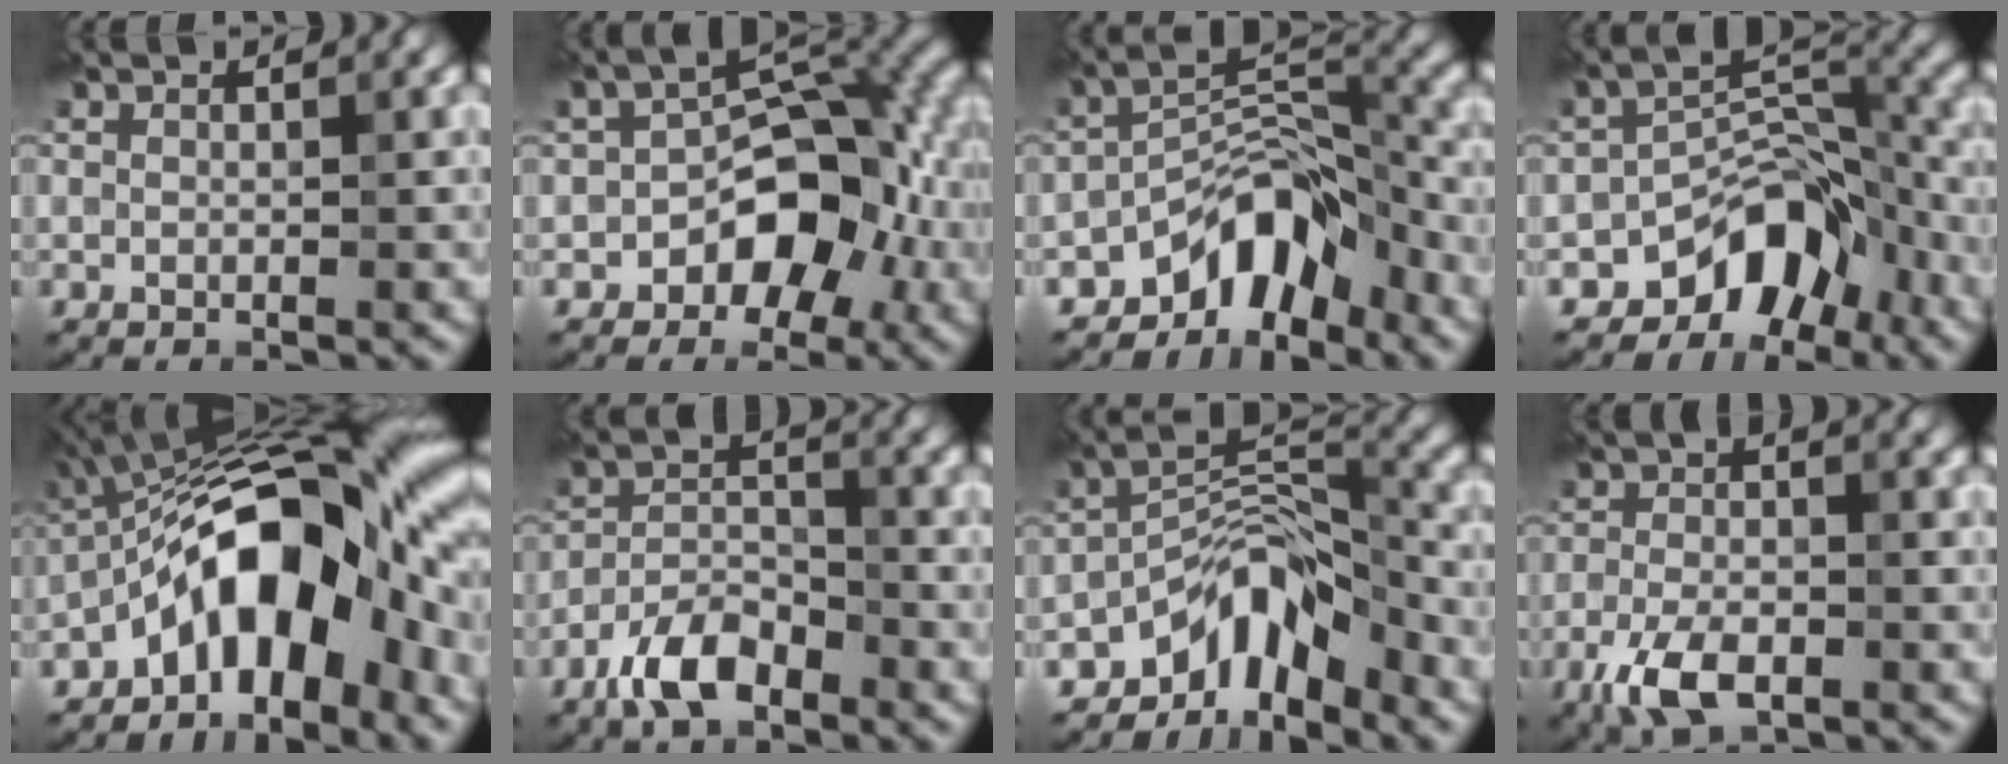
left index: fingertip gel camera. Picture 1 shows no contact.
{"total": 8.4, "force": [-2.9, 5.1, 6.0], "torque": [-0.072, 0.012, -0.054]}
{"total": 7.4, "force": [-5.1, 3.6, 4.0], "torque": [-0.043, 0.009, -0.097]}
{"total": 7.1, "force": [-4.7, 4.0, 3.5], "torque": [-0.029, 0.005, -0.084]}
{"total": 12.8, "force": [-4.1, 5.3, 10.9], "torque": [-0.159, 0.026, -0.078]}
{"total": 5.2, "force": [-3.6, 2.0, 3.2], "torque": [-0.056, 0.008, -0.074]}
{"total": 6.7, "force": [-4.7, 3.0, 3.7], "torque": [-0.044, 0.008, -0.092]}
{"total": 5.2, "force": [-2.7, 2.3, 3.8], "torque": [-0.085, -0.005, -0.055]}